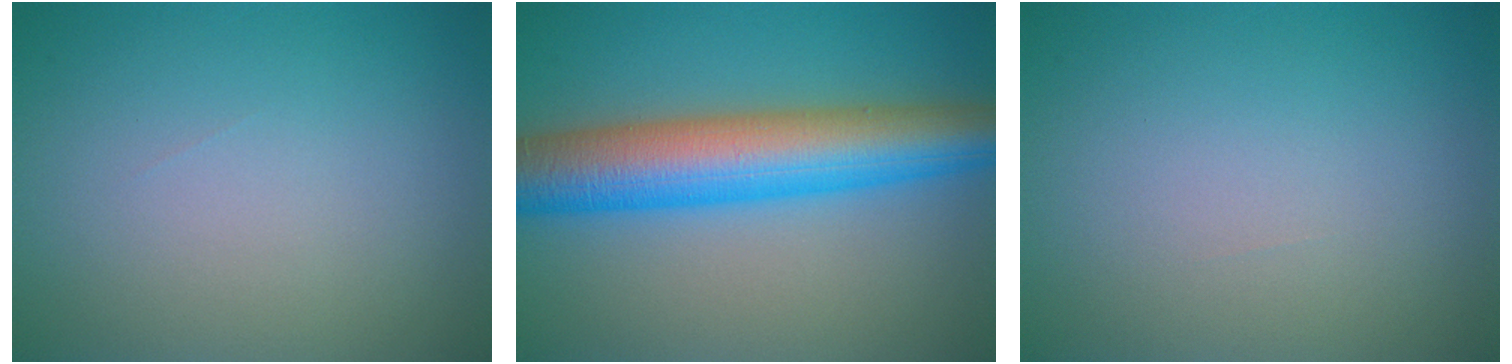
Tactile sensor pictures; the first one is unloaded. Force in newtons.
{"total": 10.0, "press": 10.0, "slide": 0.2}
{"total": 0.0}